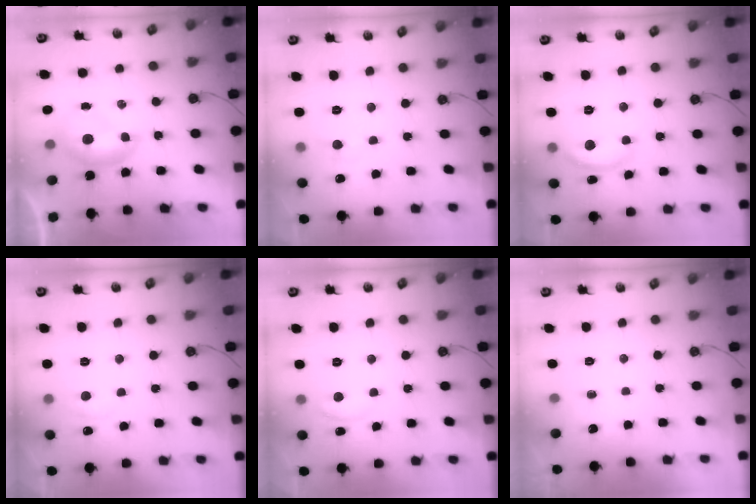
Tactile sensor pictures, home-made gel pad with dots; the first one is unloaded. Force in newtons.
{"total": 0.8, "press": 0.5, "slide": 0.6}
{"total": 6.1, "press": 6.0, "slide": 0.6}
{"total": 1.4, "press": 1.0, "slide": 0.9}
{"total": 0.6, "press": 0.5, "slide": 0.3}
{"total": 0.0}